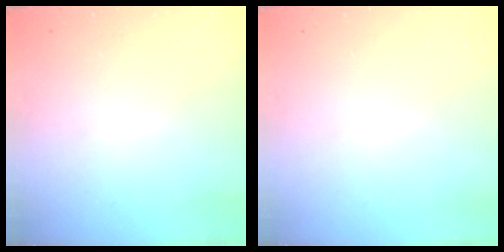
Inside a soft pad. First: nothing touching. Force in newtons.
{"total": 0.0}